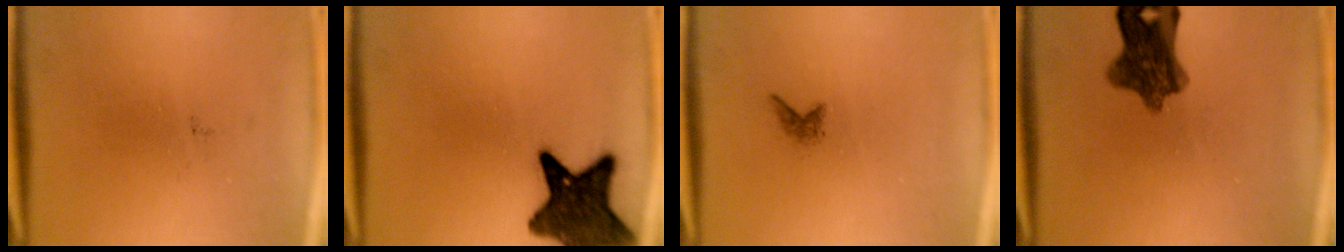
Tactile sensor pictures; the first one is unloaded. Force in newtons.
{"total": 12.4}
{"total": 0.8}
{"total": 8.6}